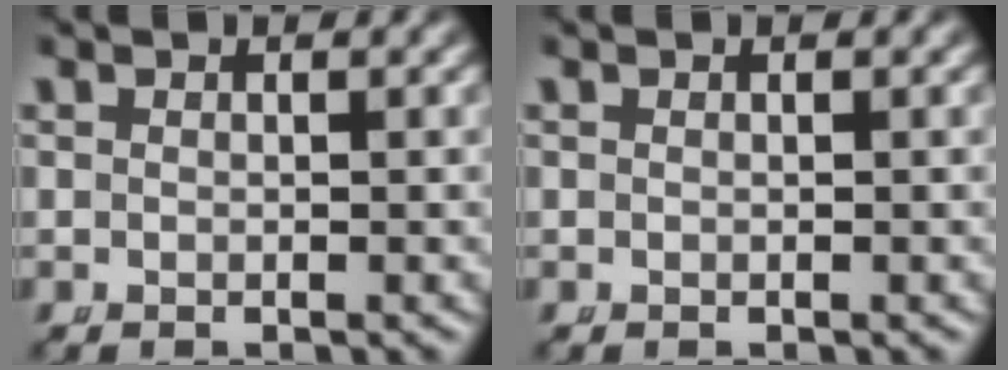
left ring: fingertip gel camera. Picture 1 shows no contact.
{"total": 0.0}